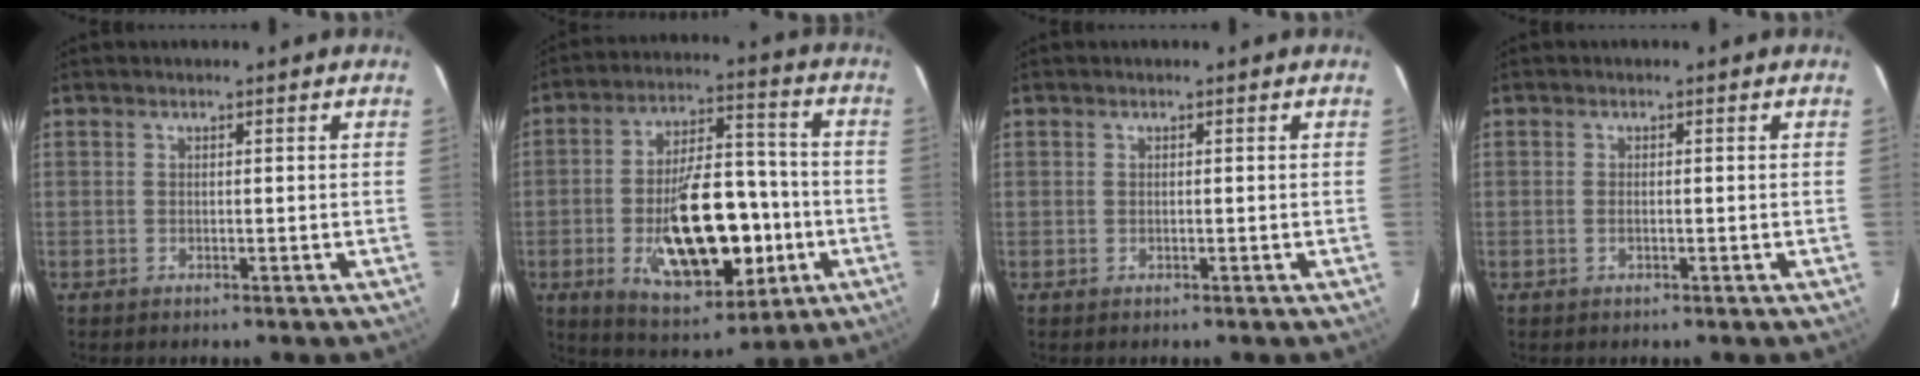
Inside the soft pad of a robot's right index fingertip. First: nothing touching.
{"total": 20.4, "force": [-5.1, 10.0, 17.0], "torque": [-0.297, 0.008, -0.059]}
{"total": 0.0}
{"total": 0.8, "force": [-0.3, 0.4, 0.6], "torque": [-0.015, 0.000, -0.006]}